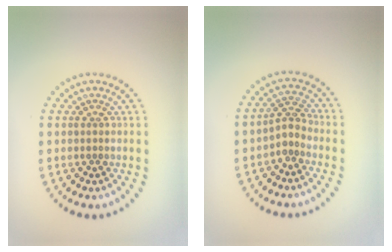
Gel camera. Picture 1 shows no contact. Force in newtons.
{"total": 2.0, "press": 1.5, "slide": 1.3}